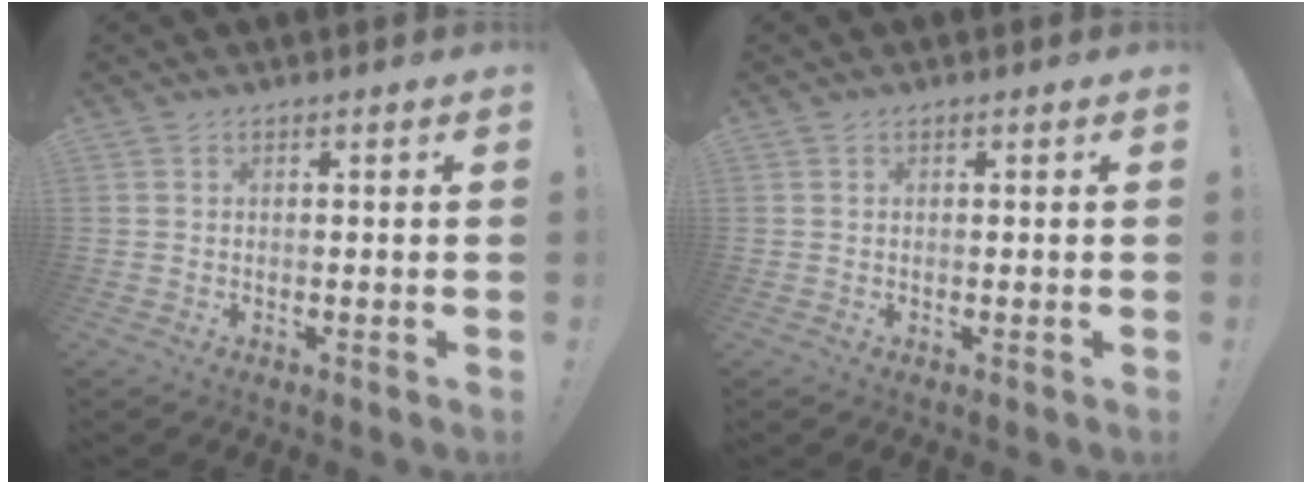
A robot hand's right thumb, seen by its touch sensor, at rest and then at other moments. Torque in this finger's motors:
{"motor_torque": [-0.24, 0.36, -0.16, 0.06, 0.07]}